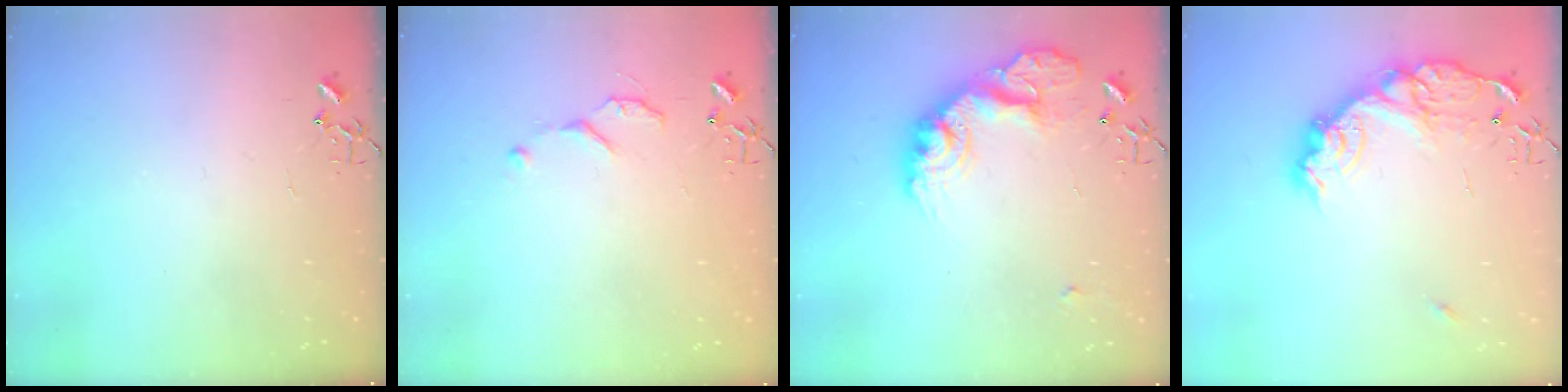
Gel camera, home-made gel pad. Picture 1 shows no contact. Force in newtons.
{"total": 5.5, "press": 5.5, "slide": 0.7}
{"total": 19.4, "press": 19.4, "slide": 1.4}
{"total": 17.6, "press": 17.6, "slide": 1.3}